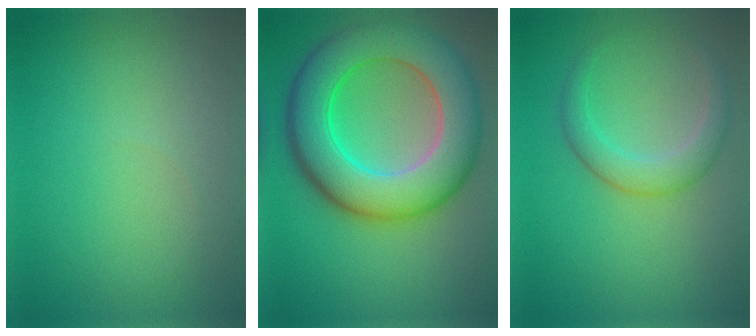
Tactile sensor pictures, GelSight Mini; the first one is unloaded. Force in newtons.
{"total": 11.2, "press": 11.2, "slide": 0.5}
{"total": 2.9, "press": 2.9, "slide": 0.3}